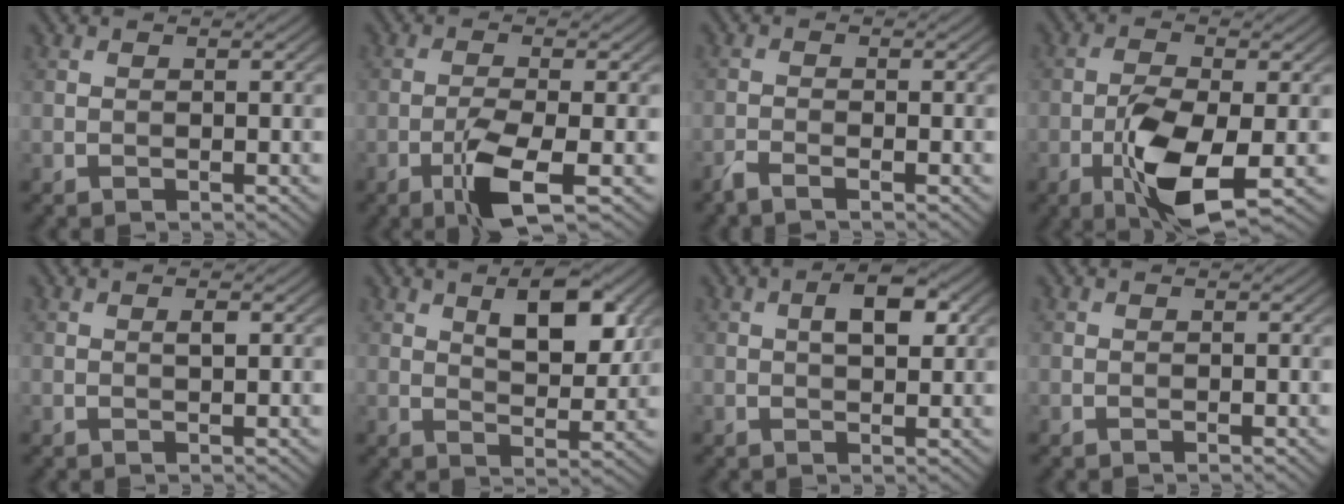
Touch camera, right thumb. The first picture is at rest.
{"total": 5.5, "force": [-2.4, 1.1, 4.8], "torque": [-0.098, 0.004, -0.049]}
{"total": 1.6, "force": [-1.3, 0.0, 1.0], "torque": [-0.020, -0.001, -0.035]}
{"total": 9.1, "force": [-3.2, 3.5, 7.8], "torque": [-0.152, -0.008, -0.060]}
{"total": 0.9, "force": [0.3, 0.2, 0.8], "torque": [-0.015, 0.000, 0.006]}
{"total": 8.1, "force": [3.4, 3.6, 6.4], "torque": [-0.102, 0.001, 0.059]}
{"total": 4.3, "force": [1.2, 2.0, 3.7], "torque": [-0.063, 0.006, 0.016]}
{"total": 0.0}